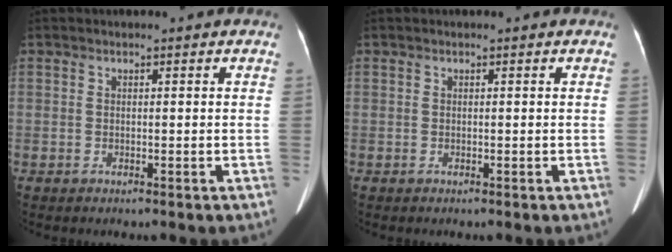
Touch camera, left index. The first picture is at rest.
{"total": 0.0}